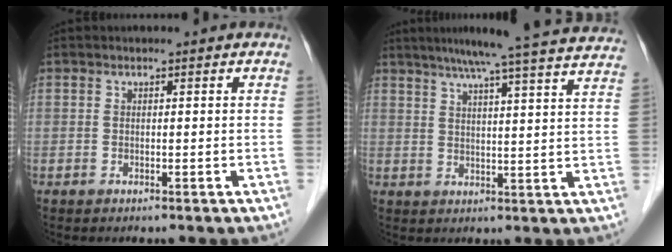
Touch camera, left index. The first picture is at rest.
{"total": 21.2, "force": [18.9, -0.8, 9.5], "torque": [-0.146, -0.014, 0.233]}